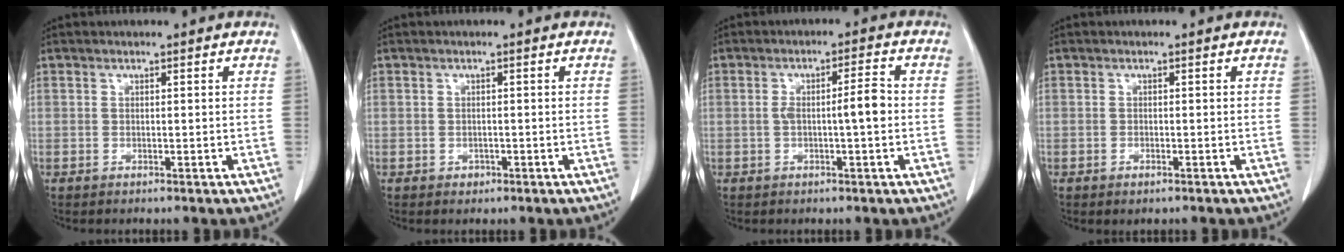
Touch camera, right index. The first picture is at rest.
{"total": 1.1, "force": [-0.5, 1.0, 0.2], "torque": [0.001, 0.004, -0.006]}
{"total": 4.6, "force": [-0.4, 0.4, 4.6], "torque": [-0.080, 0.013, -0.004]}
{"total": 0.9, "force": [-0.6, 0.4, 0.6], "torque": [-0.011, -0.001, -0.004]}